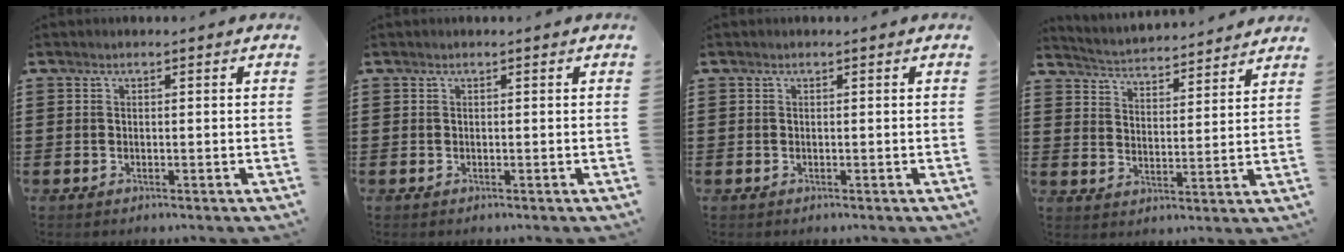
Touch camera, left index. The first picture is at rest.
{"total": 0.0}
{"total": 0.0}
{"total": 3.5, "force": [3.5, -0.3, -0.2], "torque": [-0.017, -0.032, 0.055]}